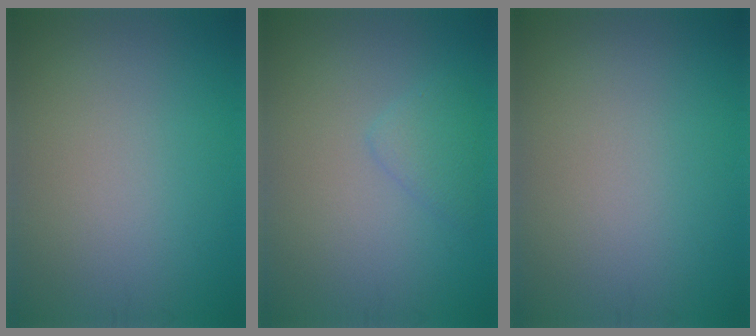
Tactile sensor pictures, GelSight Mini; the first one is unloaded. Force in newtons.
{"total": 1.6, "press": 1.6, "slide": 0.1}
{"total": 0.0}